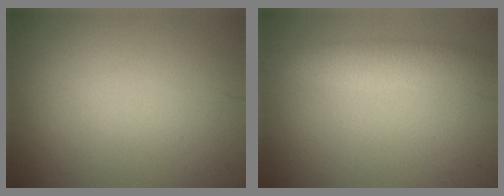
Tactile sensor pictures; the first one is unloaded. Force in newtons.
{"total": 2.8, "press": 2.8, "slide": 0.0}